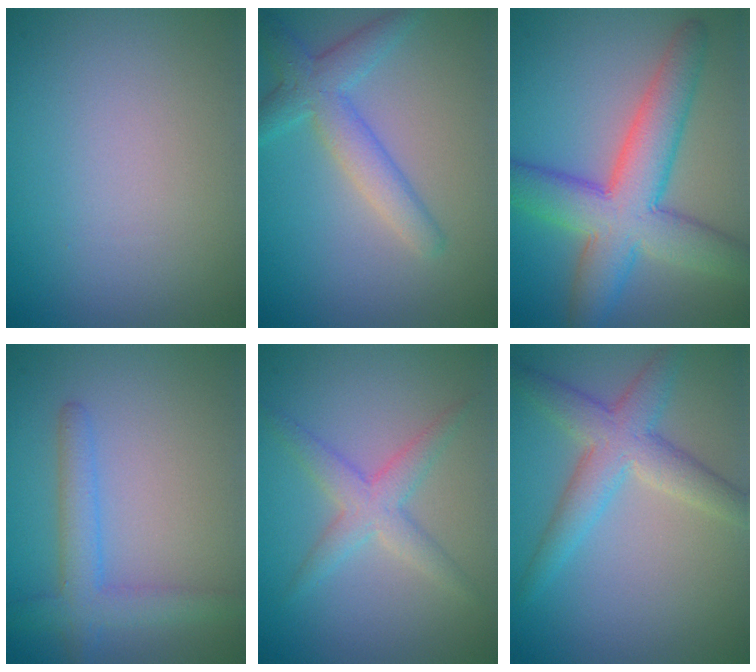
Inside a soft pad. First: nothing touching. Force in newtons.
{"total": 3.7, "press": 3.7, "slide": 0.1}
{"total": 8.1, "press": 8.1, "slide": 0.4}
{"total": 3.3, "press": 3.3, "slide": 0.2}
{"total": 2.8, "press": 2.8, "slide": 0.1}
{"total": 4.4, "press": 4.4, "slide": 0.1}